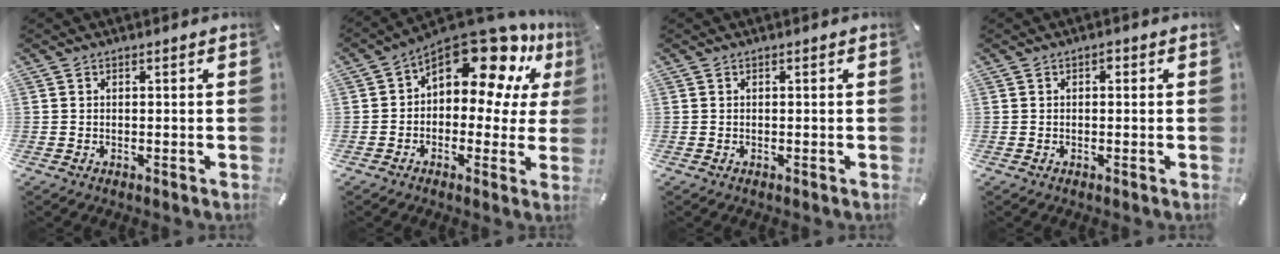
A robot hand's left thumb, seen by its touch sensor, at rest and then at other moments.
{"total": 17.3, "force": [10.3, 8.8, 10.8], "torque": [-0.161, -0.077, 0.180]}
{"total": 0.0}
{"total": 0.9, "force": [0.1, 0.6, 0.6], "torque": [-0.013, 0.005, 0.000]}